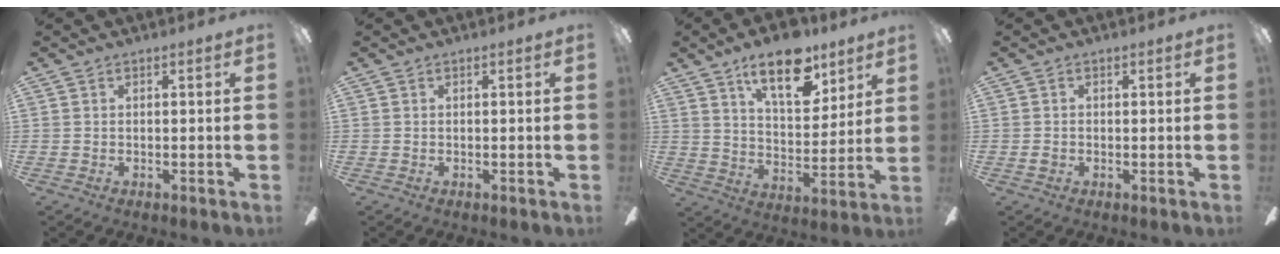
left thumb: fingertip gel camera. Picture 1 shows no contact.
{"total": 0.0}
{"total": 16.2, "force": [10.6, 7.4, 9.8], "torque": [-0.149, -0.047, 0.182]}
{"total": 1.0, "force": [-0.1, 0.9, 0.4], "torque": [-0.007, 0.005, -0.004]}